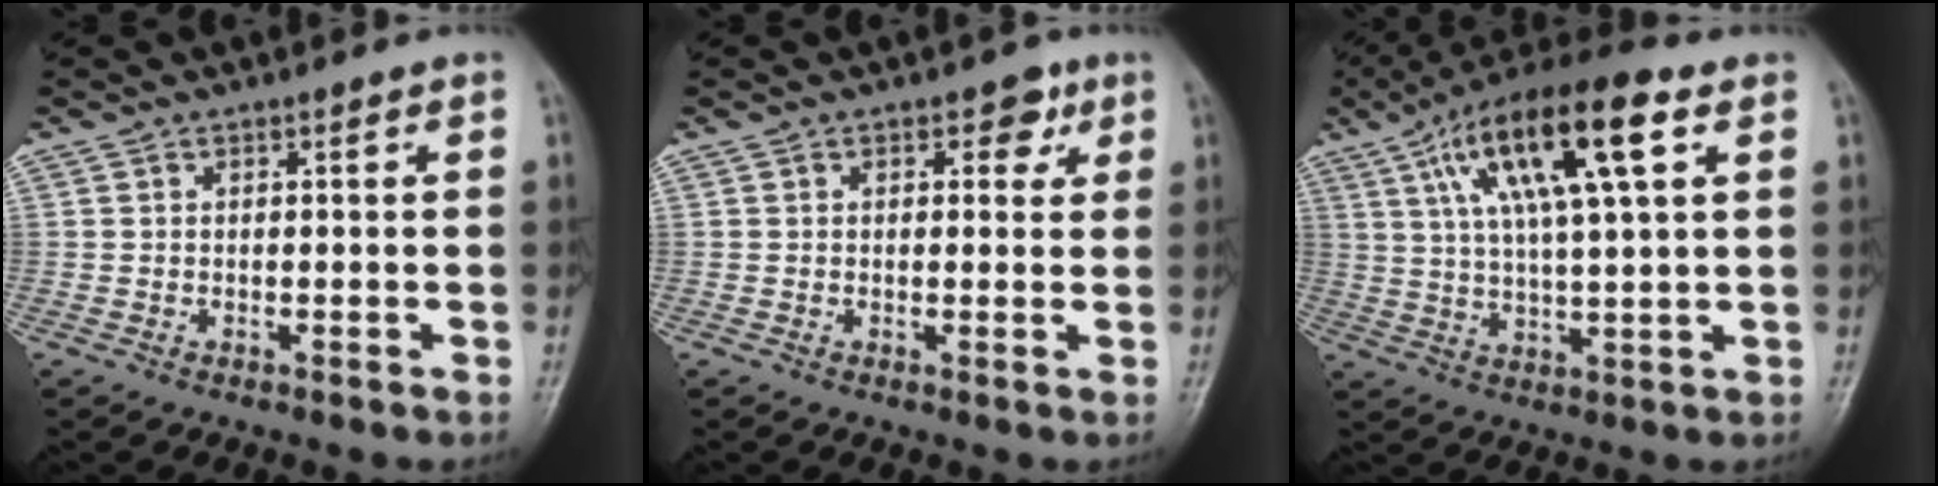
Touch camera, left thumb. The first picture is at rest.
{"total": 3.5, "force": [1.6, 2.3, 2.2], "torque": [-0.005, -0.003, 0.015]}
{"total": 18.1, "force": [7.1, 4.8, 16.0], "torque": [-0.280, 0.004, 0.118]}